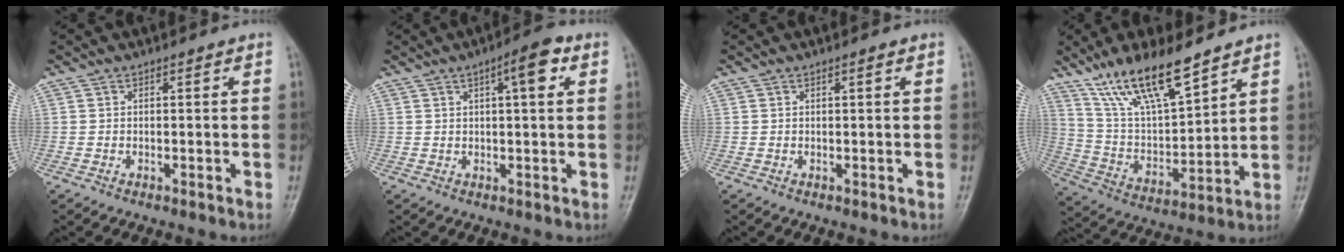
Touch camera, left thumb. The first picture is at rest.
{"total": 6.2, "force": [2.4, 1.7, 5.4], "torque": [-0.073, 0.005, 0.029]}
{"total": 0.7, "force": [0.3, 0.1, 0.6], "torque": [-0.011, 0.001, 0.004]}
{"total": 15.9, "force": [11.4, 4.3, 10.2], "torque": [-0.167, -0.057, 0.227]}